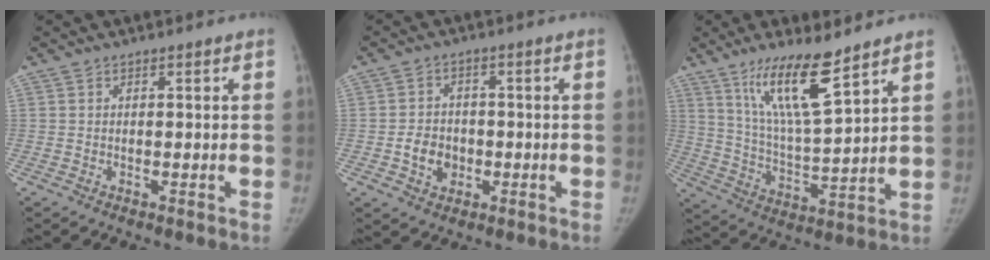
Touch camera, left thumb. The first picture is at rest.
{"total": 5.9, "force": [-1.4, 4.9, 3.1], "torque": [-0.033, 0.011, -0.023]}
{"total": 14.1, "force": [9.2, 2.4, 10.4], "torque": [-0.181, -0.061, 0.182]}